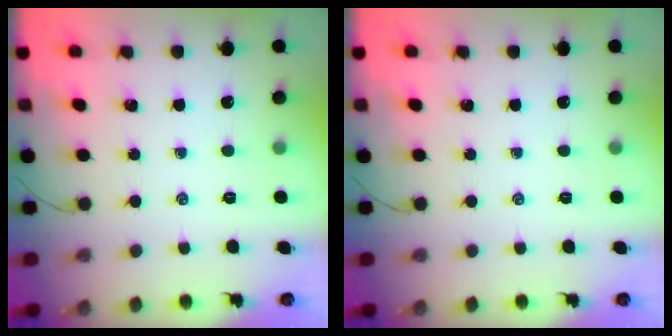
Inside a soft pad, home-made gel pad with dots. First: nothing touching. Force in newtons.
{"total": 0.0}